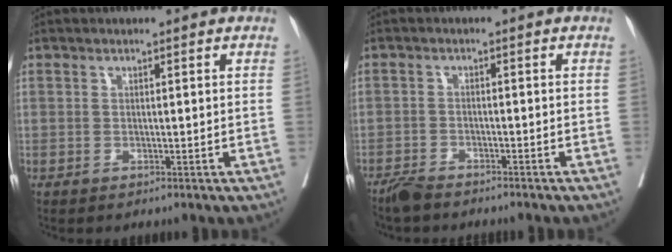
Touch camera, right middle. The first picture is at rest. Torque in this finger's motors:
{"motor_torque": [-0.21, -0.32, 0.01, 0.01]}